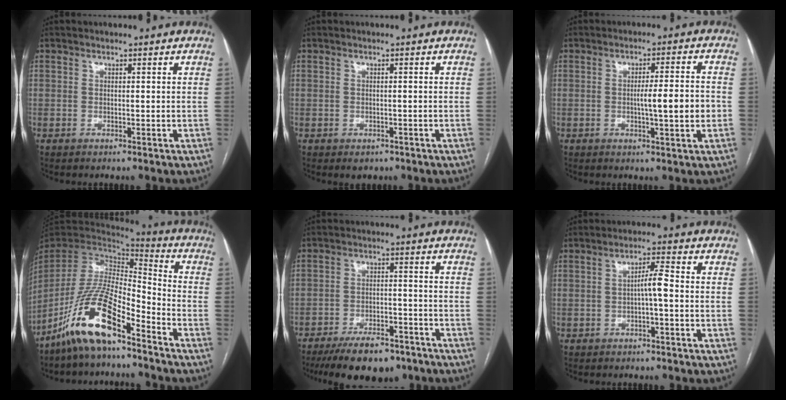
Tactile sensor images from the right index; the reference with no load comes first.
{"total": 1.8, "force": [-1.1, 1.2, 0.7], "torque": [-0.007, 0.001, -0.006]}
{"total": 6.4, "force": [-0.9, 0.2, 6.3], "torque": [-0.096, 0.004, -0.011]}
{"total": 15.2, "force": [-10.3, 3.3, 10.7], "torque": [-0.216, 0.000, -0.194]}
{"total": 12.8, "force": [-10.0, 4.5, 6.6], "torque": [-0.095, 0.001, -0.154]}
{"total": 2.9, "force": [-0.4, 0.2, 2.8], "torque": [-0.045, 0.004, -0.008]}